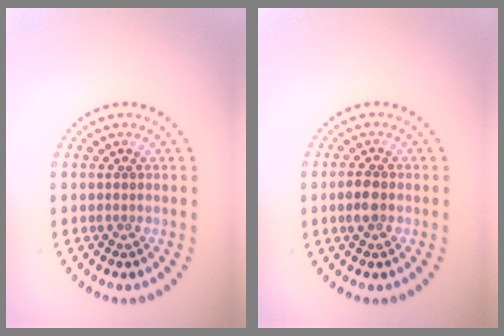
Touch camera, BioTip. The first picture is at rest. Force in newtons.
{"total": 1.8, "press": 1.8, "slide": 0.4}